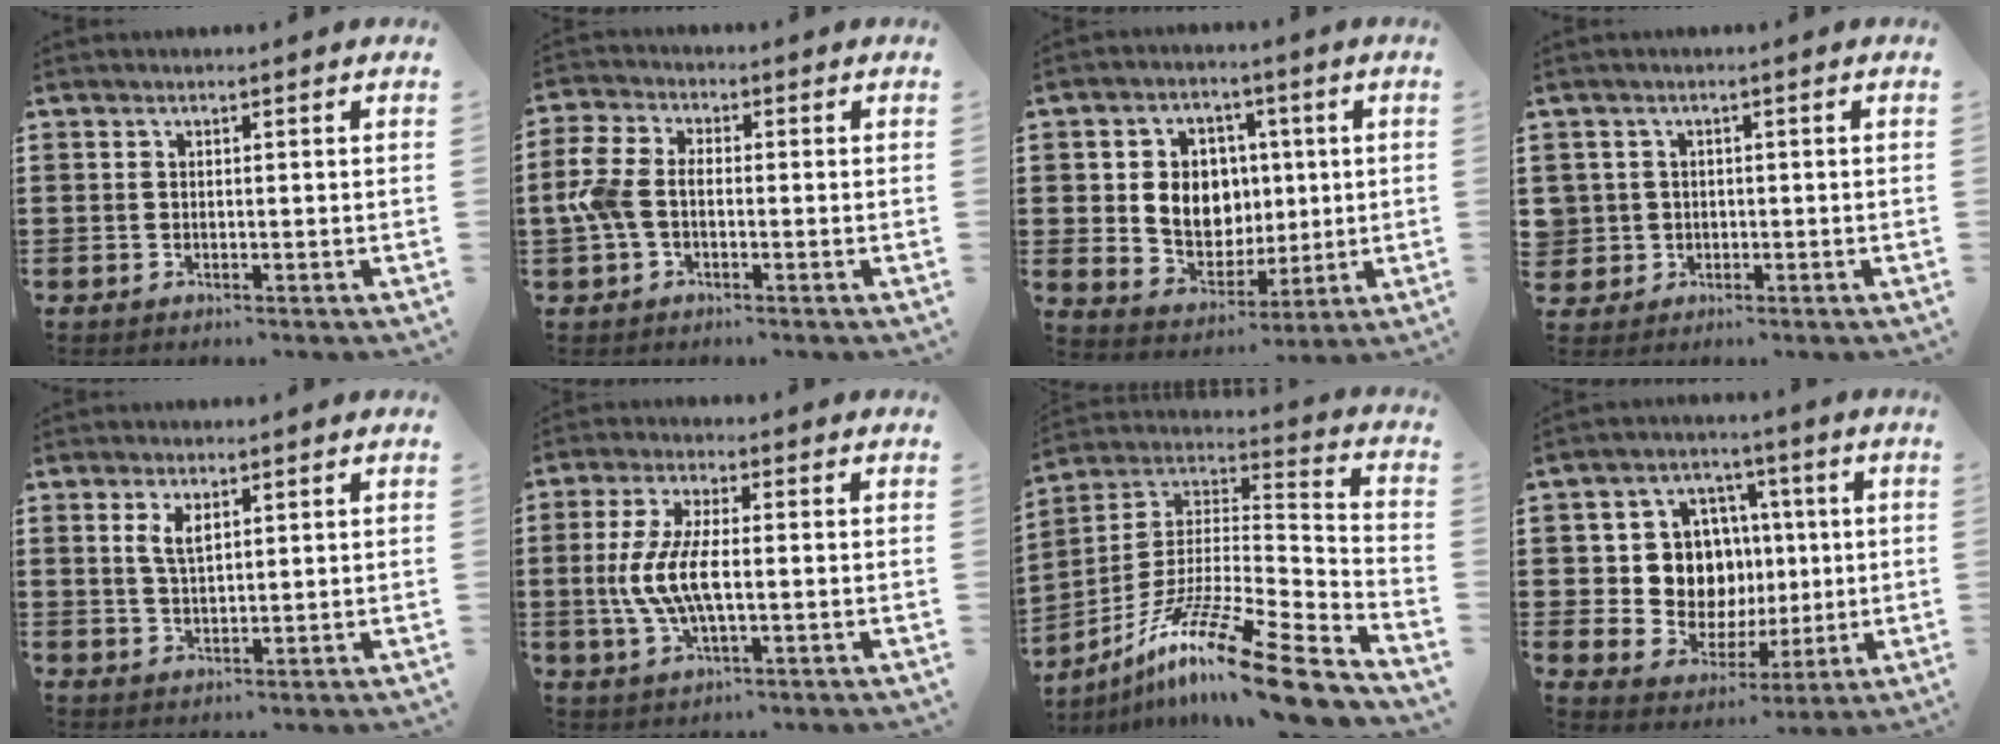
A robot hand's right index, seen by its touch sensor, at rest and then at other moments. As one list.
[{"total": 5.5, "force": [-1.0, 3.5, 4.1], "torque": [-0.120, -0.005, -0.031]}, {"total": 8.0, "force": [1.0, 7.0, 3.7], "torque": [-0.084, 0.016, 0.018]}, {"total": 2.2, "force": [-0.1, 2.2, 0.0], "torque": [-0.011, 0.008, -0.007]}, {"total": 3.1, "force": [1.5, 1.3, 2.4], "torque": [-0.052, 0.004, 0.025]}, {"total": 7.9, "force": [-0.8, 2.9, 7.3], "torque": [-0.170, -0.008, -0.024]}, {"total": 15.7, "force": [-11.4, 1.4, 10.8], "torque": [-0.188, 0.025, -0.206]}, {"total": 10.3, "force": [1.1, 9.2, 4.6], "torque": [-0.103, 0.013, 0.030]}]